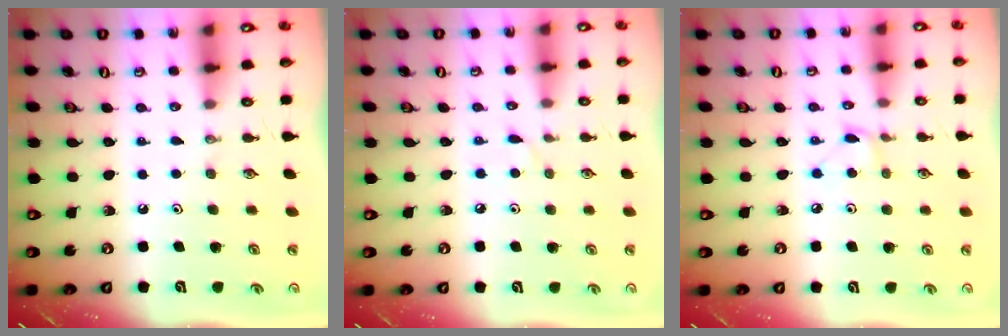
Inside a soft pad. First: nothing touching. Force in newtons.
{"total": 3.2, "press": 3.2, "slide": 0.4}
{"total": 3.6, "press": 3.5, "slide": 0.5}